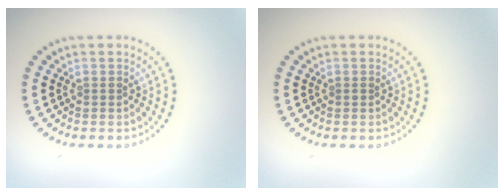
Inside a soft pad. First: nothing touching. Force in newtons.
{"total": 0.0}